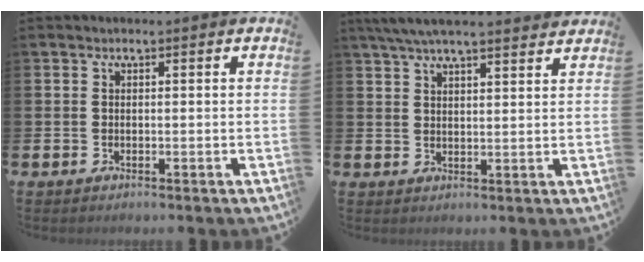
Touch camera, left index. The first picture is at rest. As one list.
[{"total": 5.8, "force": [5.4, 0.7, 2.2], "torque": [-0.052, -0.014, 0.099]}]